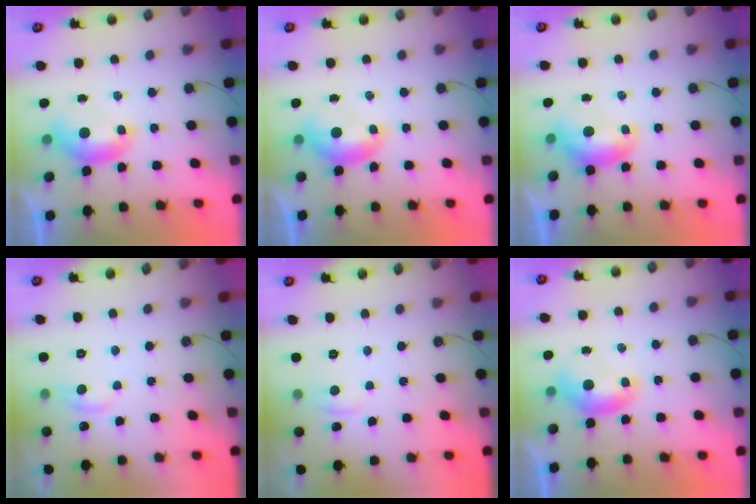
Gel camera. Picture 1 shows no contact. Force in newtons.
{"total": 0.0}
{"total": 0.7, "press": 0.7, "slide": 0.1}
{"total": 1.8, "press": 1.5, "slide": 1.0}
{"total": 0.8, "press": 0.0, "slide": 0.8}
{"total": 0.0}